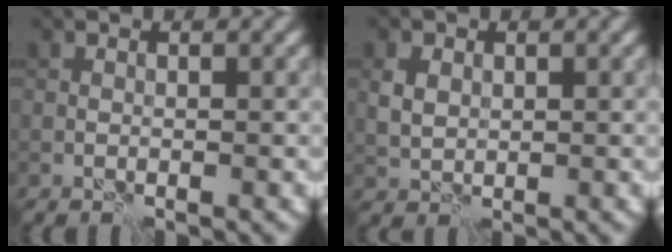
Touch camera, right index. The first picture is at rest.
{"total": 2.1, "force": [0.5, 1.6, 1.2], "torque": [-0.028, 0.001, 0.010]}